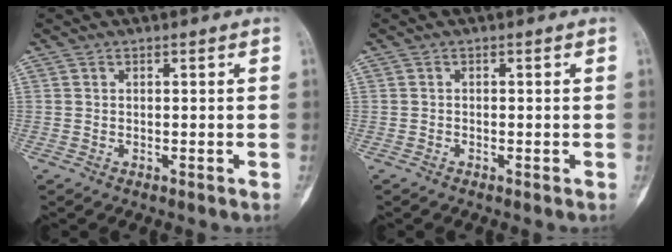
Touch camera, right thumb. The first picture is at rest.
{"total": 0.0}